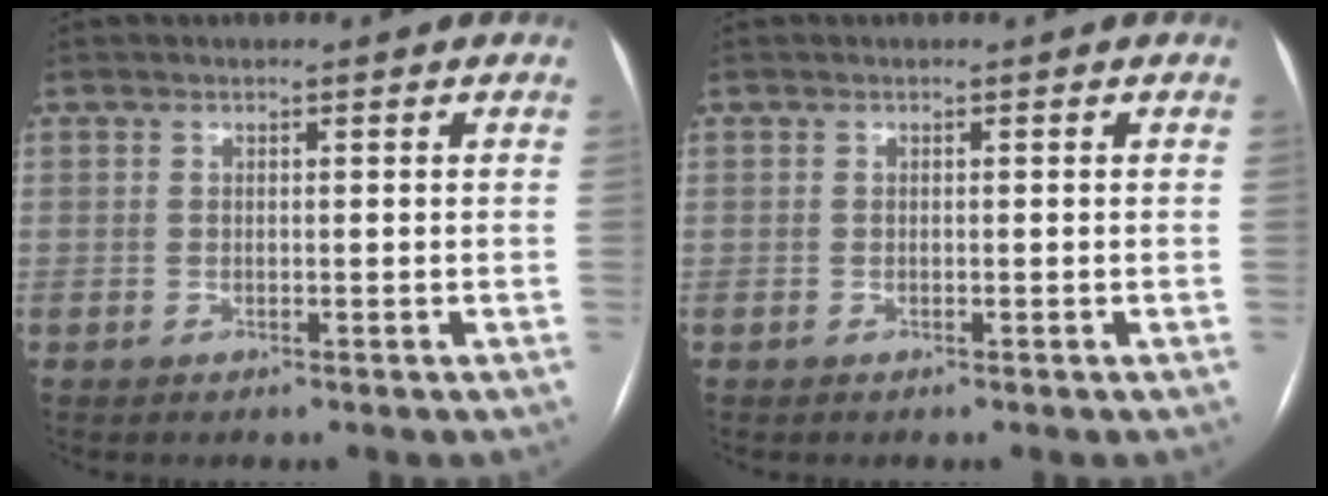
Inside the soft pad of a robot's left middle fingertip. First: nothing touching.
{"total": 0.0}